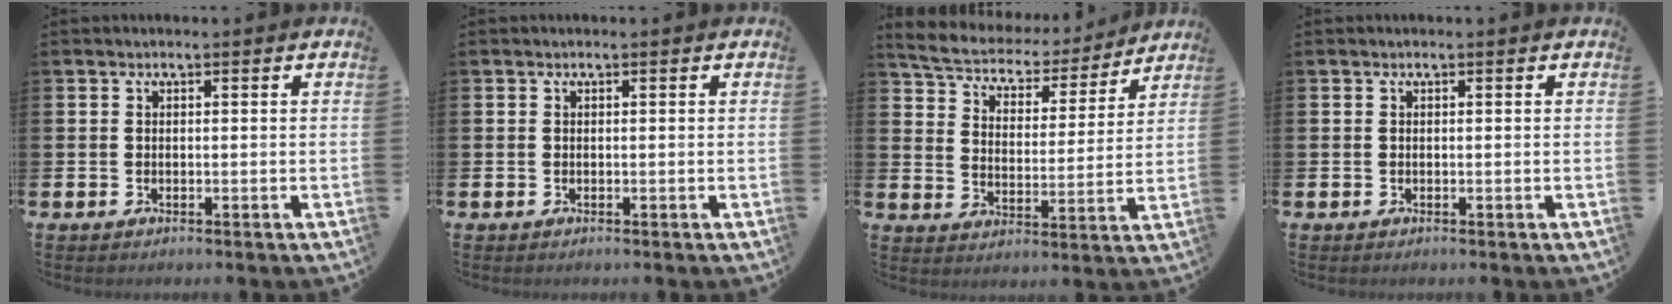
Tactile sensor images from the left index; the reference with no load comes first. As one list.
[{"total": 0.0}, {"total": 5.7, "force": [5.3, 1.7, 1.1], "torque": [-0.055, -0.040, 0.088]}, {"total": 0.0}]